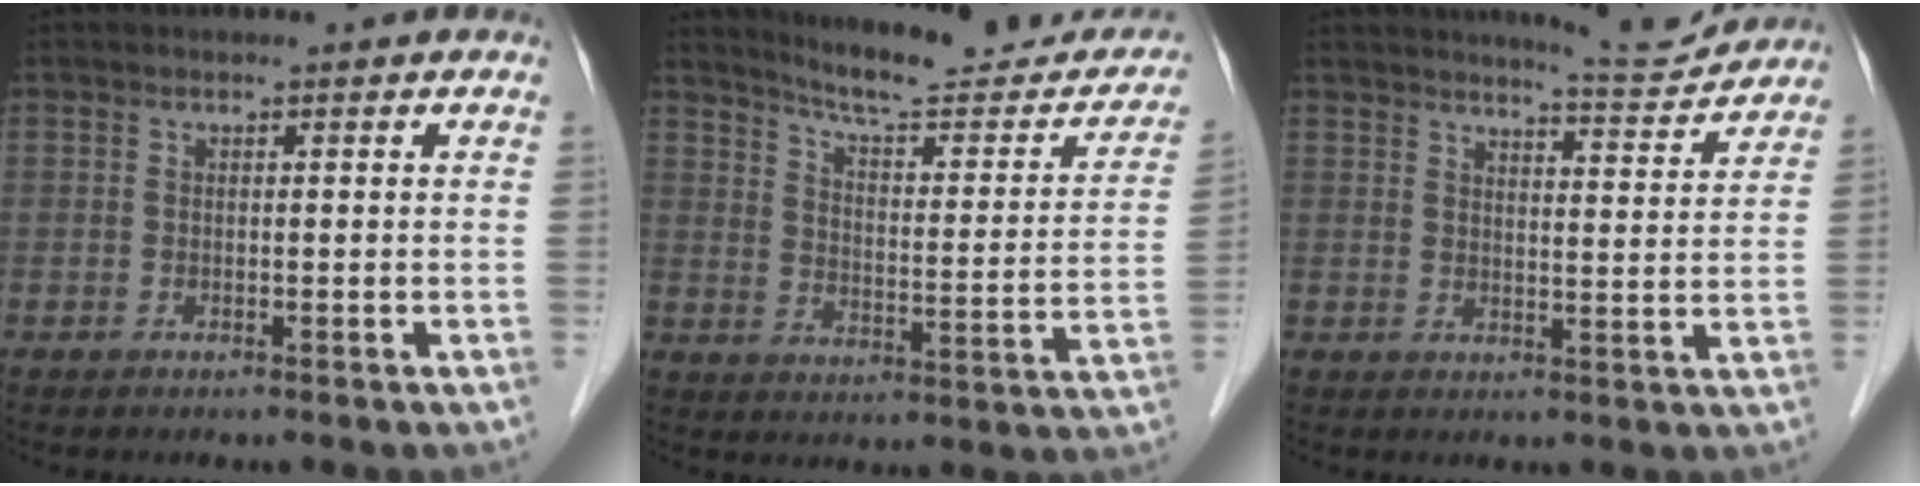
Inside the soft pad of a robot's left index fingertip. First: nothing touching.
{"total": 19.1, "force": [17.4, 3.0, 7.4], "torque": [-0.092, -0.041, 0.224]}
{"total": 7.3, "force": [7.2, -0.1, 1.0], "torque": [-0.023, -0.013, 0.093]}